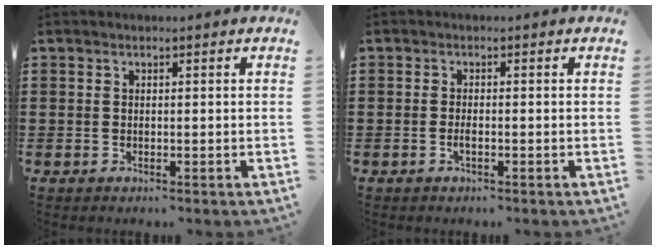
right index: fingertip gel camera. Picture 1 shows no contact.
{"total": 1.1, "force": [-0.4, 0.2, 1.0], "torque": [-0.028, -0.007, -0.008]}